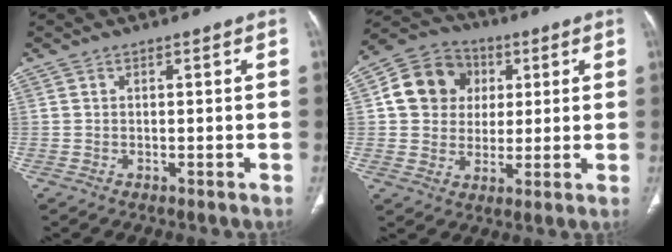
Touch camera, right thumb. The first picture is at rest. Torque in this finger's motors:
{"motor_torque": [-0.92, 0.83, 0.69, -0.34, 0.06]}